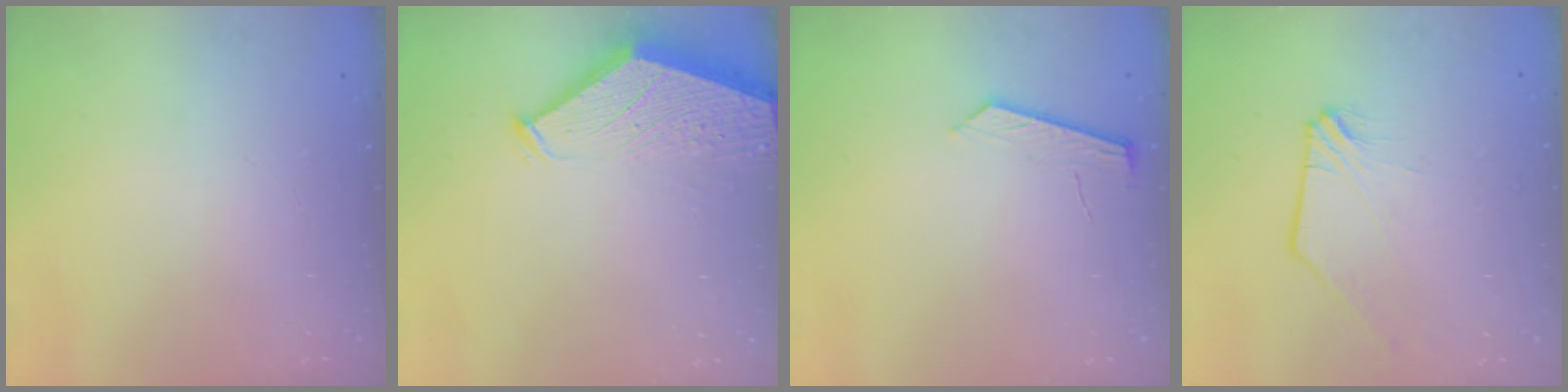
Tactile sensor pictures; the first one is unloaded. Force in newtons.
{"total": 3.1, "press": 3.0, "slide": 0.5}
{"total": 4.4, "press": 4.4, "slide": 0.5}
{"total": 0.9, "press": 0.9, "slide": 0.1}